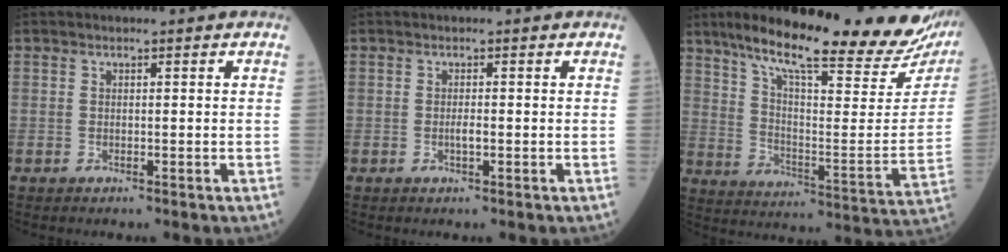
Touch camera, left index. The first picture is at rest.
{"total": 1.1, "force": [-0.8, 0.1, 0.8], "torque": [-0.016, -0.007, -0.015]}
{"total": 28.3, "force": [22.6, 3.8, 16.6], "torque": [-0.259, -0.051, 0.302]}